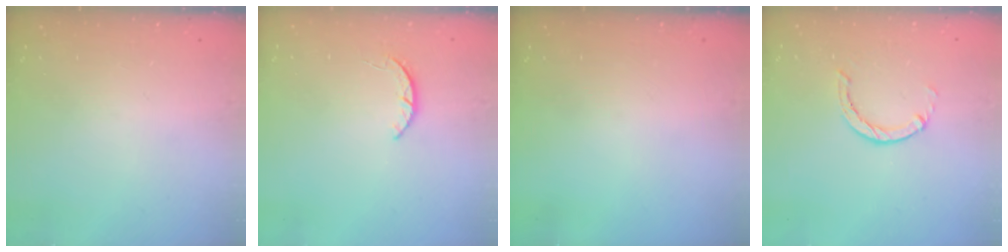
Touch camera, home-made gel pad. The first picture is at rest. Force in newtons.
{"total": 1.9, "press": 1.9, "slide": 0.3}
{"total": 0.0}
{"total": 1.2, "press": 1.2, "slide": 0.2}